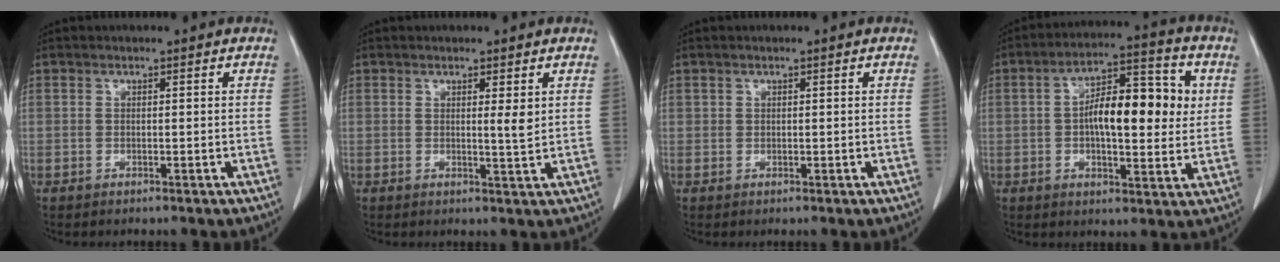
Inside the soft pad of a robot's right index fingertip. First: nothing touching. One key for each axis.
{"total": 2.1, "fx": 0.7, "fy": 0.1, "fz": 2.0, "tx": -0.034, "ty": -0.006, "tz": 0.013}
{"total": 0.5, "fx": 0.3, "fy": 0.5, "fz": 0.1, "tx": 0.007, "ty": 0.001, "tz": 0.002}
{"total": 13.4, "fx": 1.6, "fy": 5.0, "fz": 12.3, "tx": -0.197, "ty": 0.026, "tz": 0.020}